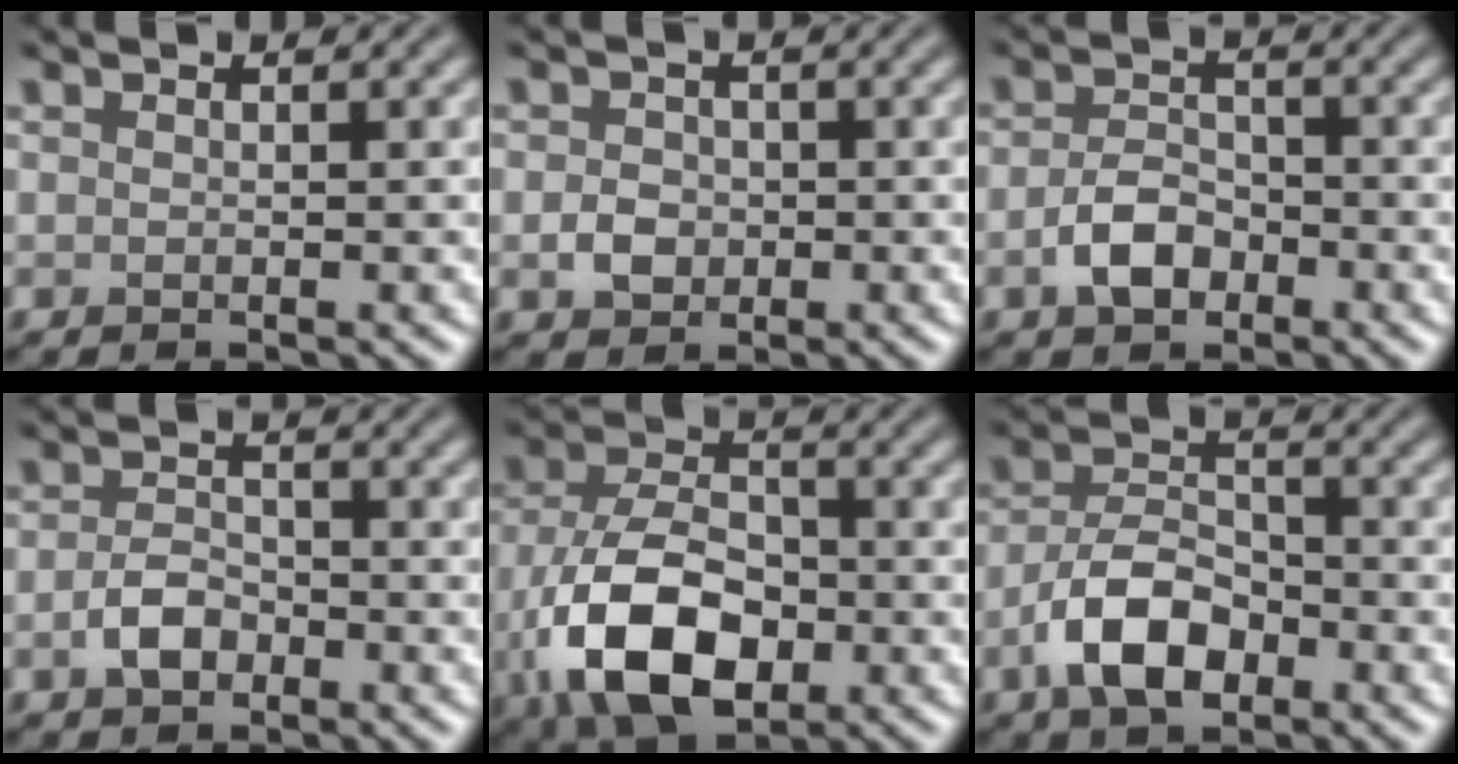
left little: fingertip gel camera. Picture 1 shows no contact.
{"total": 2.0, "force": [-0.4, 1.7, 1.0], "torque": [-0.014, 0.000, -0.012]}
{"total": 3.2, "force": [-1.4, 2.1, 2.0], "torque": [-0.037, 0.004, -0.030]}
{"total": 2.5, "force": [-1.1, 1.6, 1.6], "torque": [-0.031, 0.003, -0.026]}
{"total": 10.3, "force": [-3.6, 6.0, 7.5], "torque": [-0.166, -0.012, -0.074]}
{"total": 5.8, "force": [-2.8, 3.2, 4.0], "torque": [-0.071, 0.003, -0.058]}